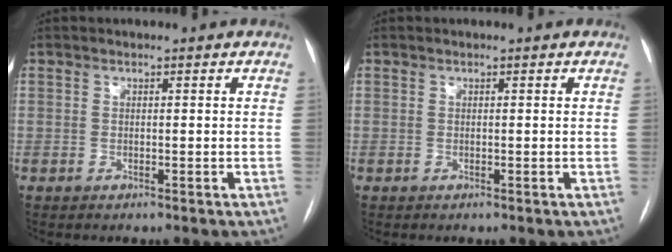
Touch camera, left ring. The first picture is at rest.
{"total": 0.0}